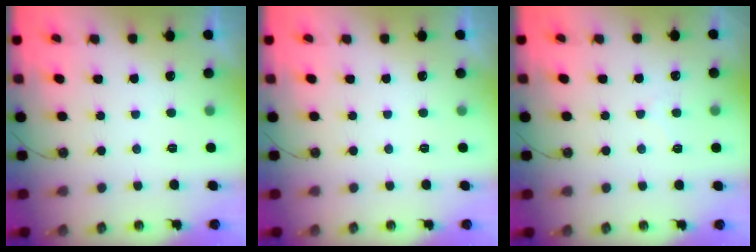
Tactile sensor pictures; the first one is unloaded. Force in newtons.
{"total": 0.0}
{"total": 4.0, "press": 4.0, "slide": 0.5}